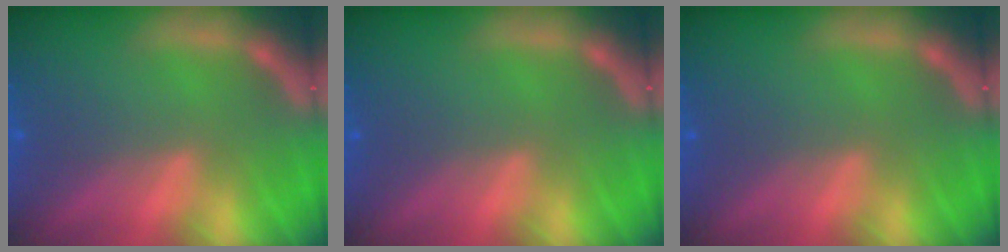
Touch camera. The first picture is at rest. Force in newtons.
{"total": 0.0}
{"total": 0.0}